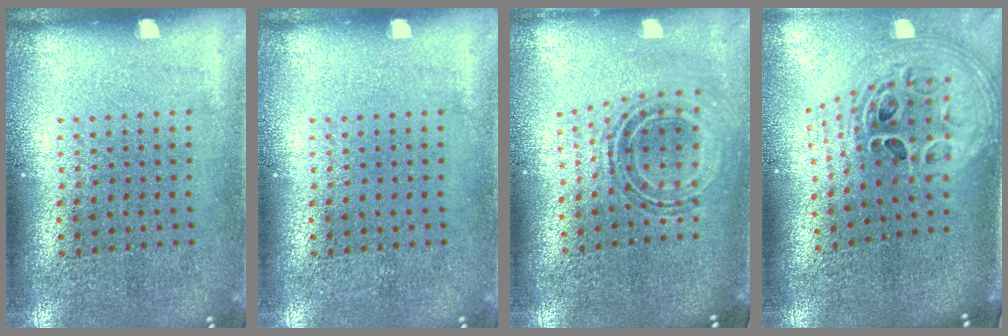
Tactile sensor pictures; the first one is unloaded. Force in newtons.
{"total": 0.0}
{"total": 0.7, "press": 0.7, "slide": 0.2}
{"total": 2.9, "press": 2.0, "slide": 2.1}